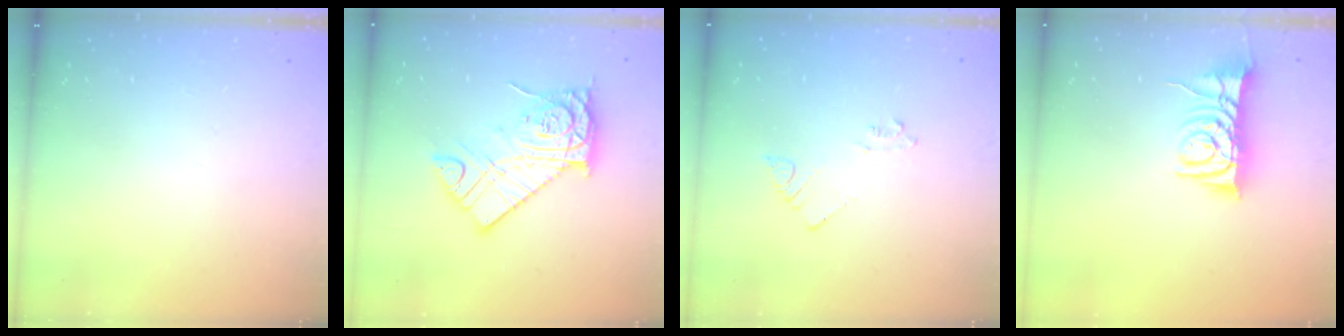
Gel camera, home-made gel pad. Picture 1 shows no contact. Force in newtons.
{"total": 14.9, "press": 14.8, "slide": 1.1}
{"total": 3.6, "press": 3.6, "slide": 0.6}
{"total": 10.4, "press": 10.4, "slide": 0.8}